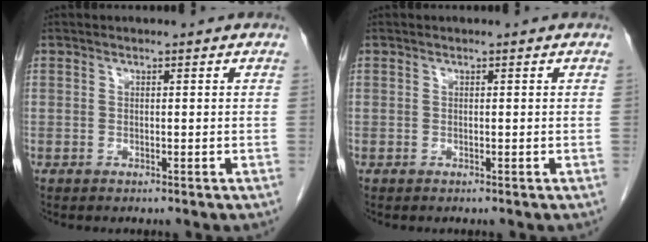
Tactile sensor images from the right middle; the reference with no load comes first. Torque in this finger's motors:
{"motor_torque": [0.09, -0.08, 0.00, -0.01]}